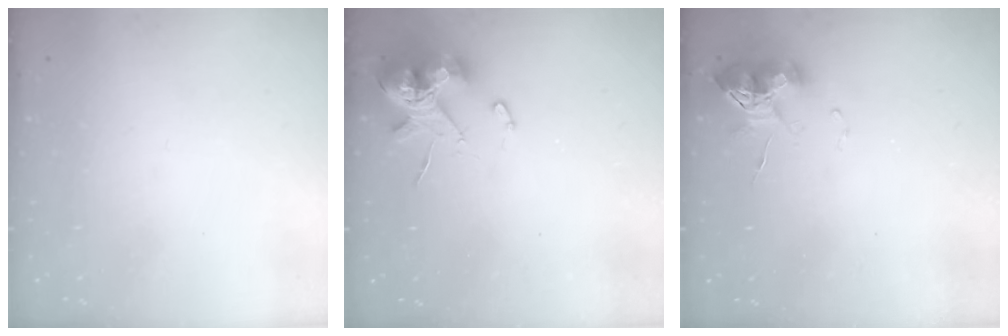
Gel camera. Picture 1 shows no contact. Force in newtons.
{"total": 12.6, "press": 12.5, "slide": 1.6}
{"total": 9.3, "press": 9.2, "slide": 1.3}